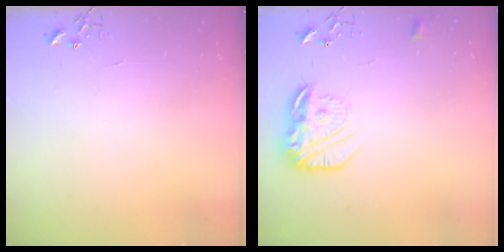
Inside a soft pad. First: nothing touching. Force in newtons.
{"total": 18.3, "press": 18.2, "slide": 1.3}